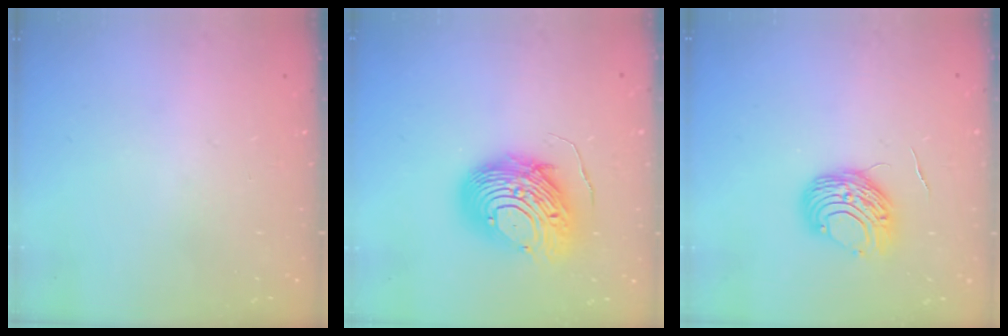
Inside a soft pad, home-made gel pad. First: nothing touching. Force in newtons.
{"total": 13.5, "press": 13.4, "slide": 0.8}
{"total": 9.4, "press": 9.3, "slide": 0.6}